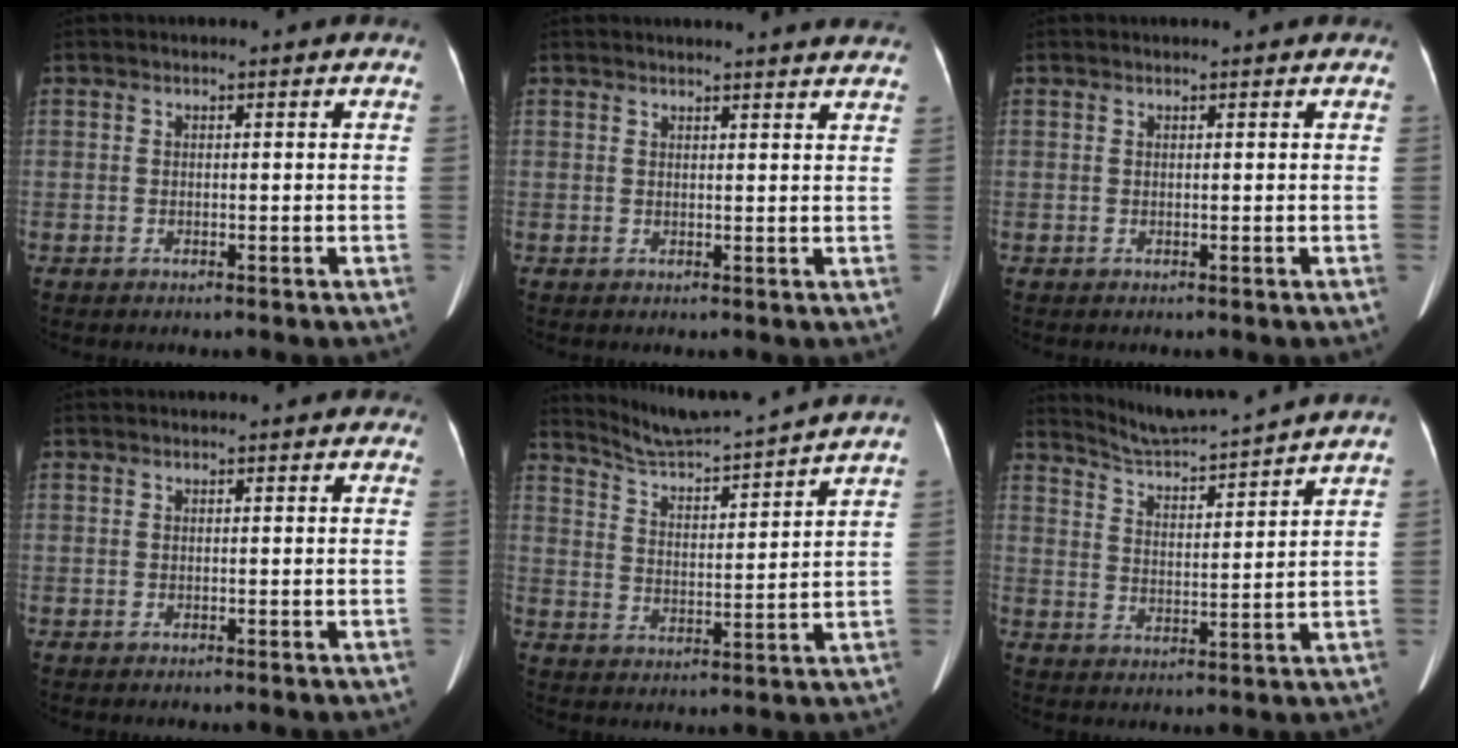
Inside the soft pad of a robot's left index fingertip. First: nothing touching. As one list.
[{"total": 11.2, "force": [10.8, 0.7, 3.0], "torque": [-0.024, 0.002, 0.107]}, {"total": 1.5, "force": [1.3, 0.5, 0.6], "torque": [-0.009, 0.020, 0.015]}, {"total": 2.0, "force": [1.6, 1.0, 0.8], "torque": [-0.001, 0.020, 0.011]}, {"total": 13.2, "force": [12.6, -1.6, 3.6], "torque": [-0.072, -0.003, 0.195]}, {"total": 10.9, "force": [10.5, -1.4, 2.7], "torque": [-0.057, 0.003, 0.170]}]